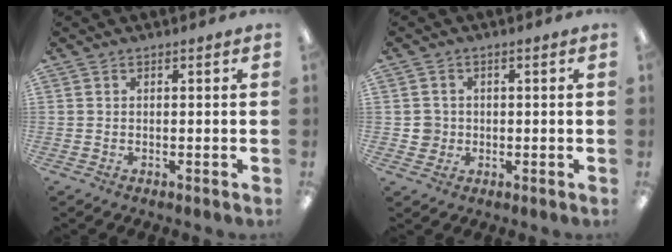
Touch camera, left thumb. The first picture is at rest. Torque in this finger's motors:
{"motor_torque": [-0.02, 0.02, -0.04, -0.07, -0.02]}